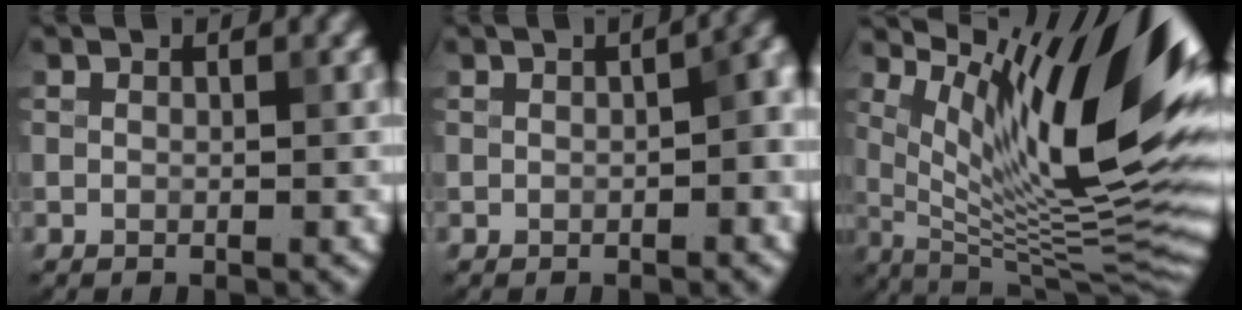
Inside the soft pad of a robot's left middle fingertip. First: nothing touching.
{"total": 5.0, "force": [0.1, 2.7, 4.1], "torque": [-0.032, 0.012, 0.005]}
{"total": 15.2, "force": [6.5, 3.8, 13.2], "torque": [-0.204, -0.001, 0.123]}